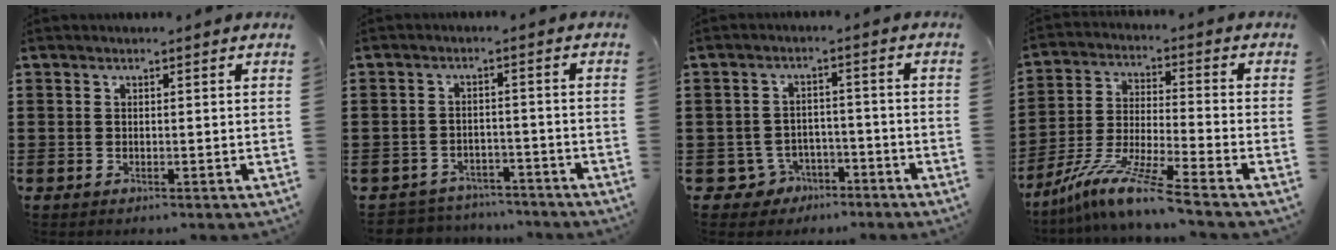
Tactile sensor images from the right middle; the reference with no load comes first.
{"total": 3.6, "force": [-3.6, 0.5, -0.4], "torque": [-0.003, -0.001, -0.078]}
{"total": 3.9, "force": [-3.2, 2.2, 0.7], "torque": [-0.037, 0.002, -0.068]}
{"total": 10.1, "force": [-8.3, -0.4, 5.7], "torque": [-0.126, -0.009, -0.168]}